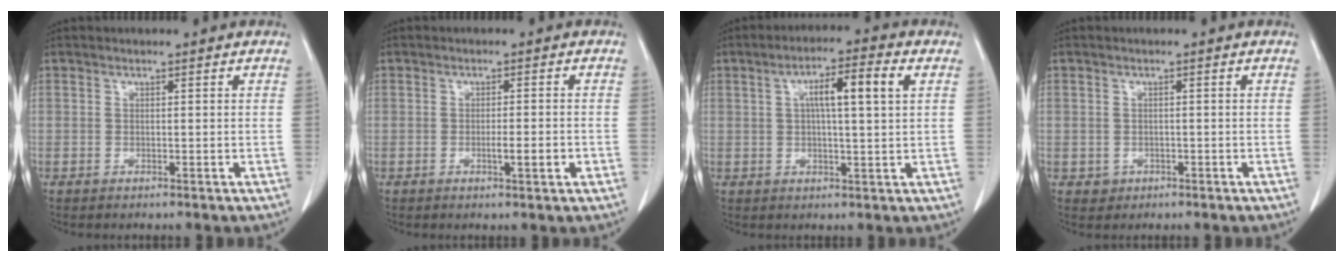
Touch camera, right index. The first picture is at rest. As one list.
[{"total": 2.9, "force": [-0.9, 0.2, 2.7], "torque": [-0.045, -0.002, -0.012]}, {"total": 7.7, "force": [2.1, 0.6, 7.4], "torque": [-0.128, 0.014, 0.033]}, {"total": 1.9, "force": [-0.5, 1.8, 0.1], "torque": [0.007, 0.008, -0.003]}]